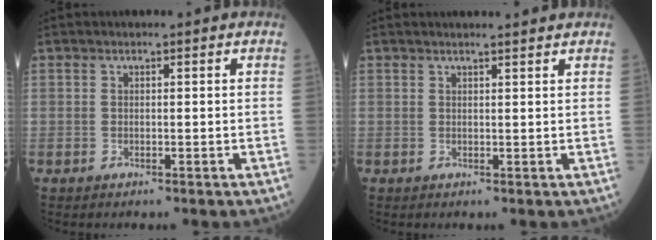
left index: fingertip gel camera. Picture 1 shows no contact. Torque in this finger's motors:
{"motor_torque": [0.24, -0.32, -0.05, -0.01]}